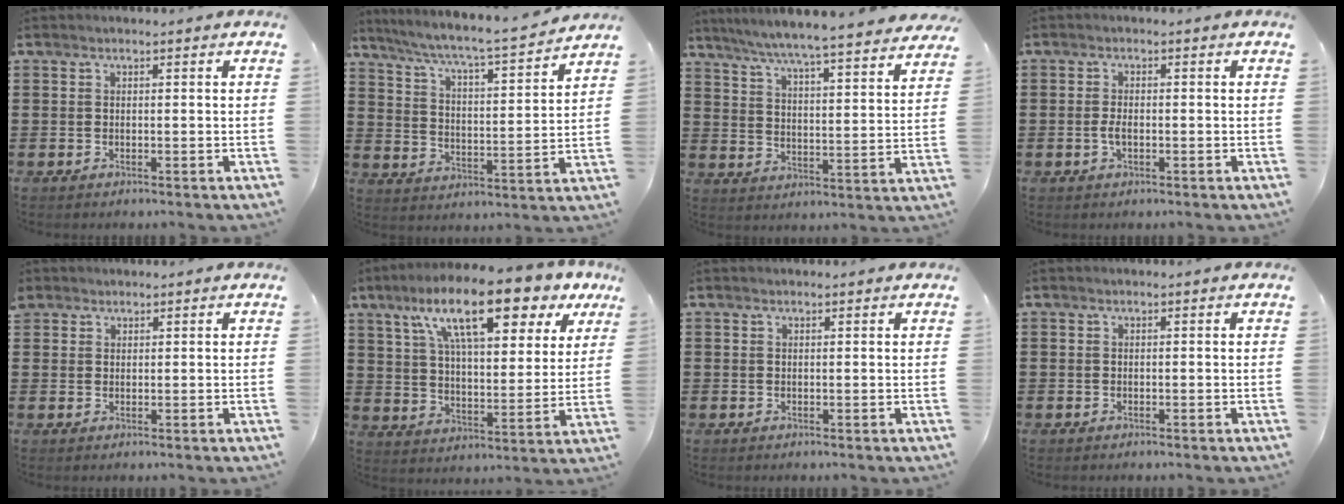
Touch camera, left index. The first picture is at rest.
{"total": 5.3, "force": [4.8, -0.2, 2.3], "torque": [-0.067, -0.038, 0.071]}
{"total": 5.6, "force": [5.2, -0.9, 1.9], "torque": [-0.061, -0.043, 0.082]}
{"total": 2.0, "force": [-0.6, 0.9, 1.7], "torque": [-0.048, -0.005, -0.016]}
{"total": 1.6, "force": [1.4, 0.9, -0.1], "torque": [-0.004, 0.006, 0.028]}
{"total": 16.4, "force": [10.4, 4.0, 12.0], "torque": [-0.218, -0.033, 0.167]}
{"total": 0.0}
{"total": 0.0}